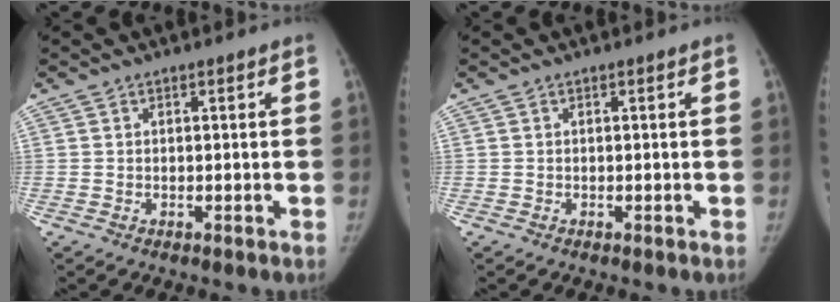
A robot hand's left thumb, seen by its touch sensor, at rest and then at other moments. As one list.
[{"total": 0.0}]